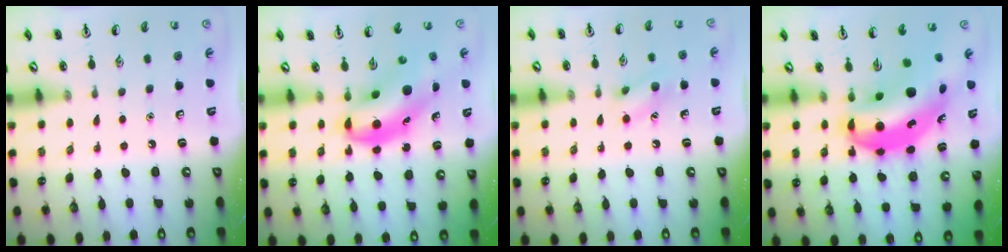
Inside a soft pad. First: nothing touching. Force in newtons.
{"total": 8.5, "press": 8.2, "slide": 2.4}
{"total": 8.3, "press": 8.3, "slide": 0.7}
{"total": 12.0, "press": 11.5, "slide": 3.2}